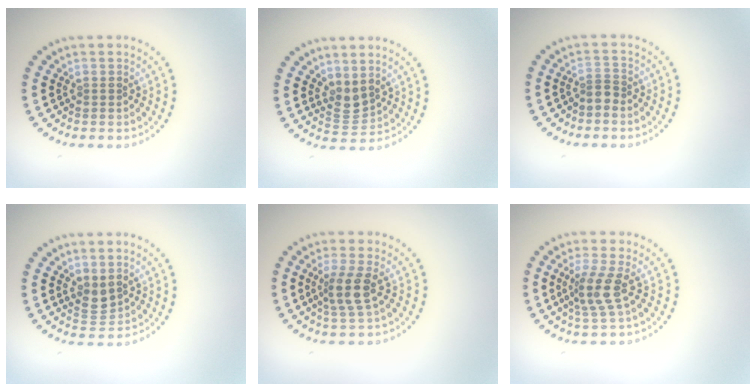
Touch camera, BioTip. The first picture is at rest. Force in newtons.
{"total": 2.0, "press": 1.6, "slide": 1.2}
{"total": 1.2, "press": 0.8, "slide": 0.9}
{"total": 1.8, "press": 1.5, "slide": 1.0}
{"total": 2.8, "press": 2.3, "slide": 1.7}
{"total": 2.8, "press": 2.1, "slide": 1.9}